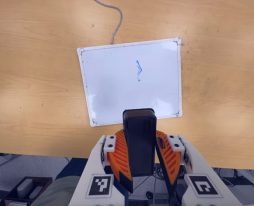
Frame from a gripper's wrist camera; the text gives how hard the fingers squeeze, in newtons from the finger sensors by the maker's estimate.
{"total": 9.6, "left": 9.9, "right": 9.3}